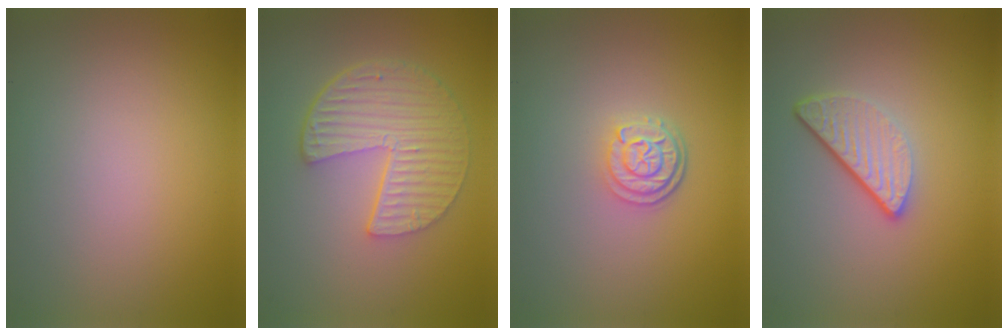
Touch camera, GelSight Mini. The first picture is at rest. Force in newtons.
{"total": 5.8, "press": 4.2, "slide": 3.9}
{"total": 3.0, "press": 2.5, "slide": 1.6}
{"total": 3.3, "press": 2.6, "slide": 2.1}